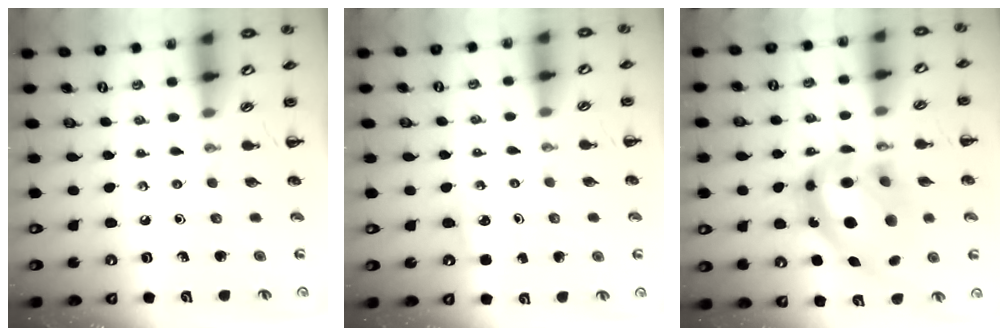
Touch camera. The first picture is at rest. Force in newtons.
{"total": 3.5, "press": 3.4, "slide": 1.0}
{"total": 18.5, "press": 17.9, "slide": 4.9}